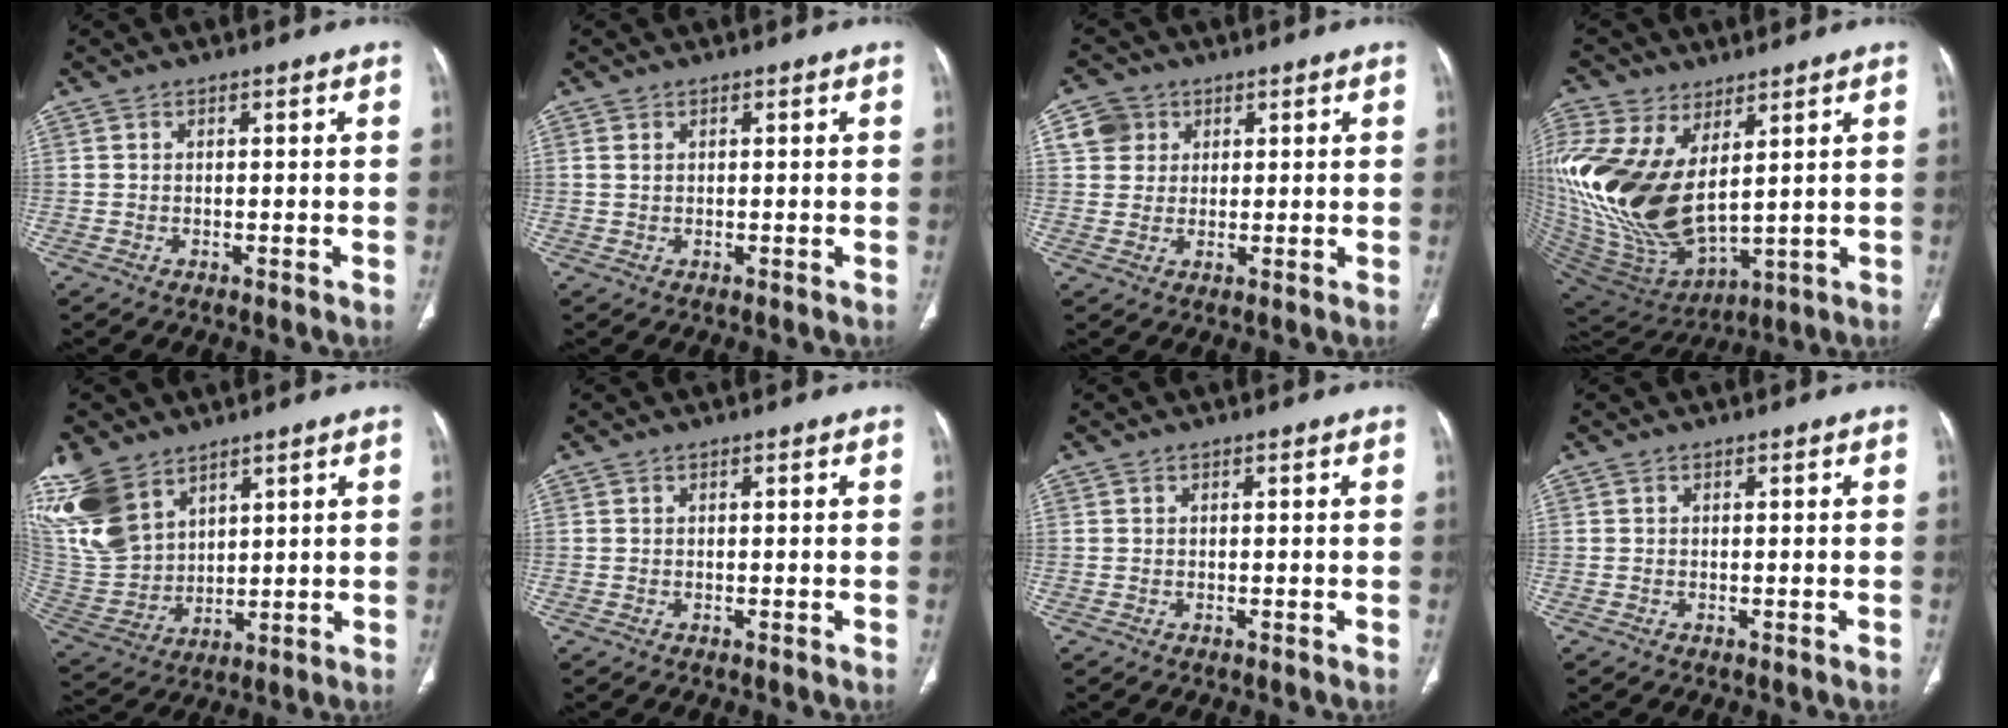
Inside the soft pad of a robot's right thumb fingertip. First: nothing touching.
{"total": 1.1, "force": [0.5, 0.7, 0.6], "torque": [-0.015, 0.003, 0.014]}
{"total": 5.1, "force": [2.0, 4.6, 1.0], "torque": [0.002, 0.000, 0.036]}
{"total": 22.5, "force": [5.3, 12.7, 17.8], "torque": [-0.396, -0.037, 0.120]}
{"total": 18.0, "force": [10.9, 11.2, 9.0], "torque": [-0.198, -0.028, 0.233]}
{"total": 0.0}
{"total": 0.0}
{"total": 0.0}